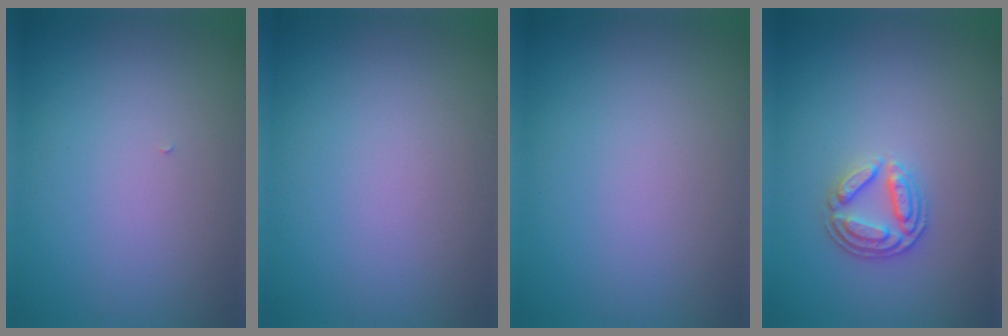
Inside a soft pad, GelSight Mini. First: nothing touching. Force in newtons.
{"total": 0.0}
{"total": 0.0}
{"total": 2.7, "press": 2.6, "slide": 0.9}